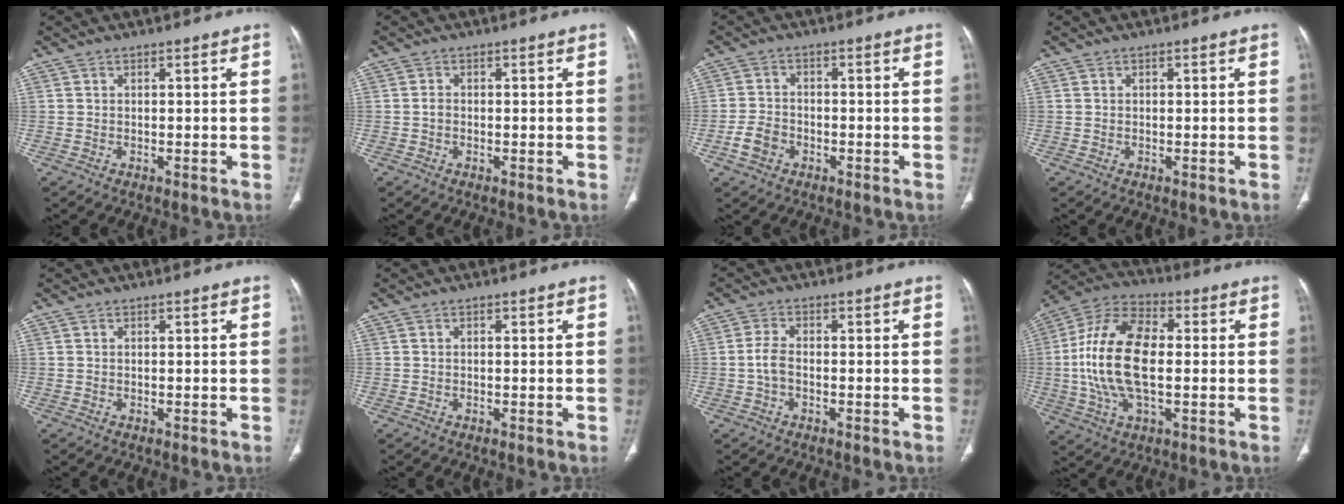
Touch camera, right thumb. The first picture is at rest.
{"total": 1.1, "force": [-0.2, 0.9, 0.6], "torque": [-0.003, 0.005, -0.006]}
{"total": 4.5, "force": [-2.0, 3.4, 2.2], "torque": [-0.038, 0.016, -0.037]}
{"total": 0.0}
{"total": 0.0}
{"total": 0.0}
{"total": 3.1, "force": [-0.7, 1.8, 2.4], "torque": [-0.048, 0.011, -0.017]}
{"total": 18.0, "force": [-0.1, 9.4, 15.4], "torque": [-0.310, 0.018, -0.006]}